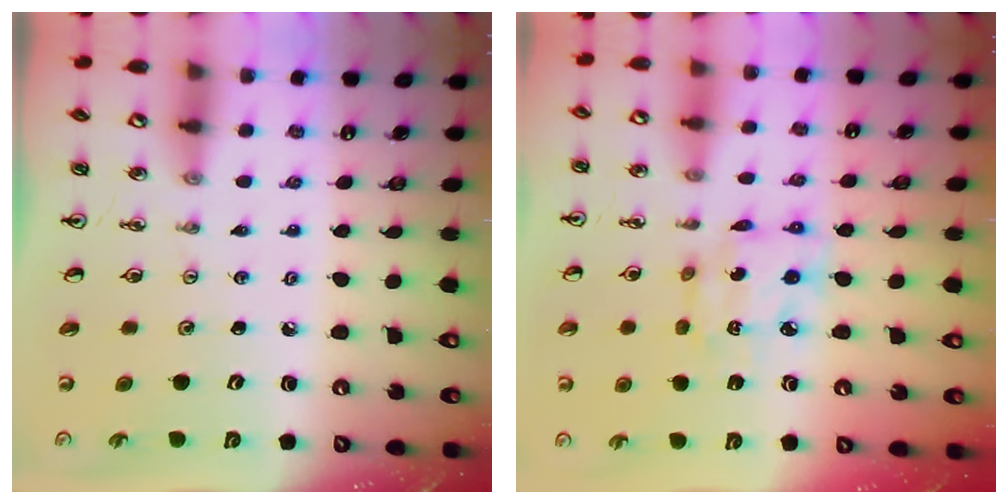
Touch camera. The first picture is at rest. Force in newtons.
{"total": 7.9, "press": 7.9, "slide": 0.6}